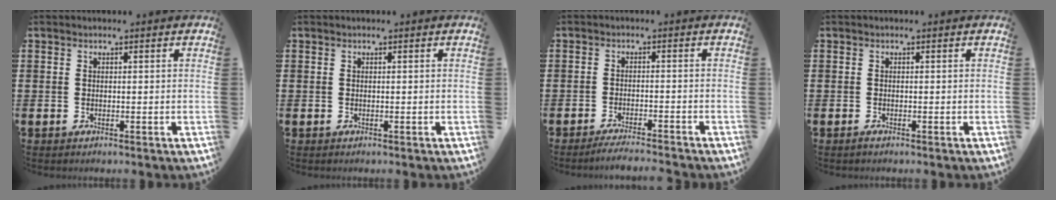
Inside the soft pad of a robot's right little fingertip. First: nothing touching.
{"total": 0.0}
{"total": 2.1, "force": [-1.9, -0.2, 0.9], "torque": [-0.015, 0.005, -0.035]}
{"total": 0.0}